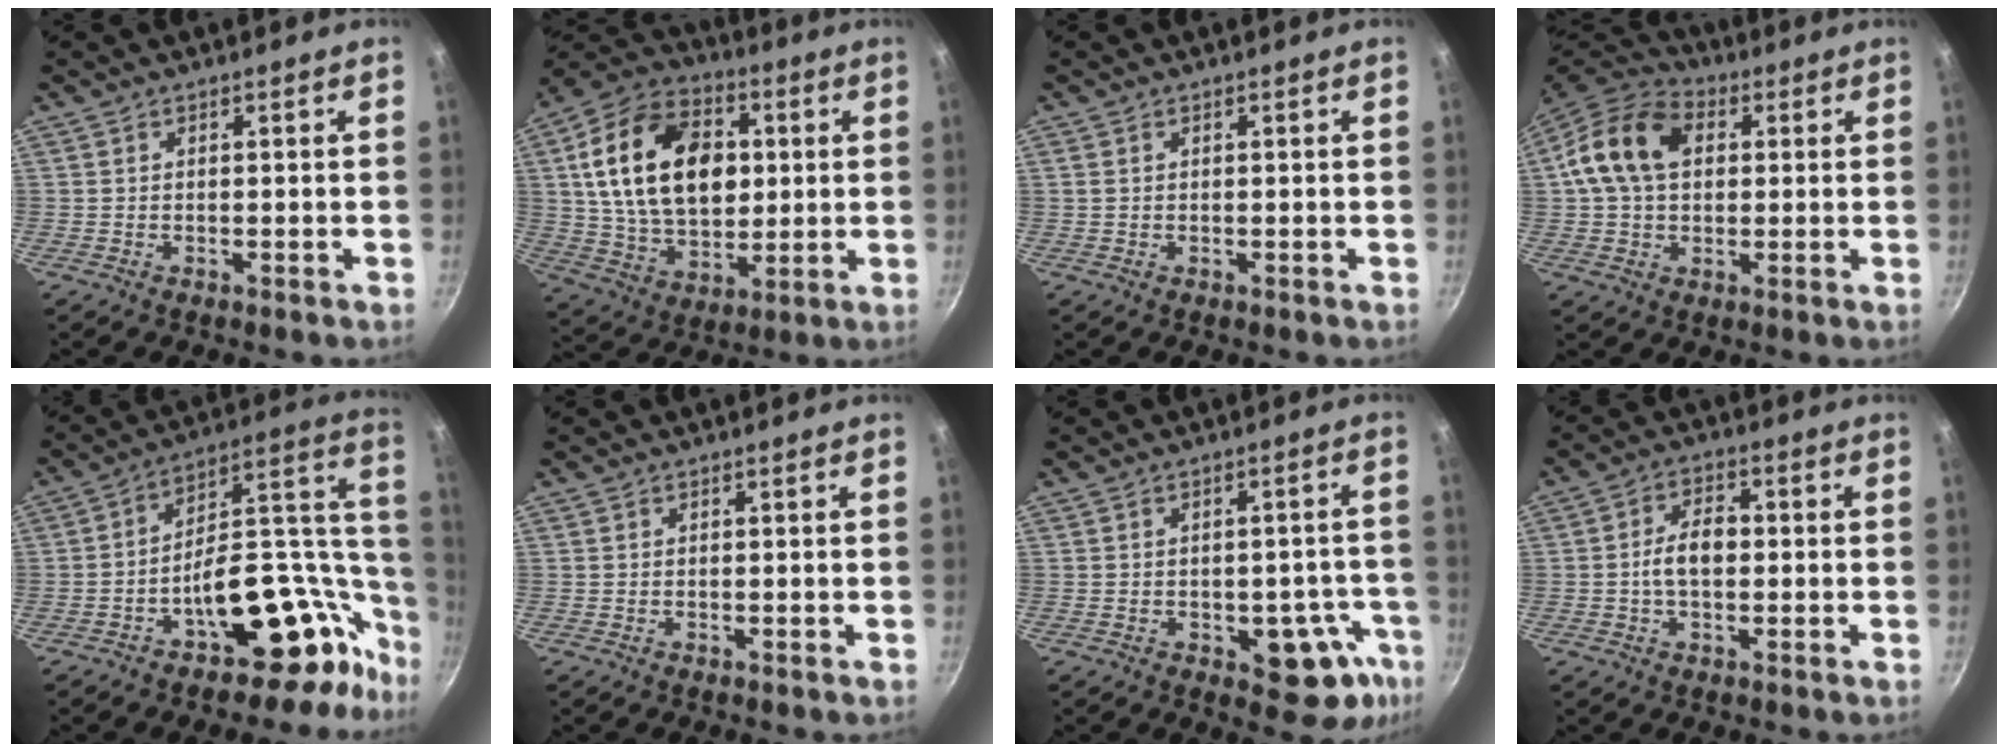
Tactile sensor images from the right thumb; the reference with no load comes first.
{"total": 23.5, "force": [4.1, 15.8, 16.9], "torque": [-0.271, 0.007, 0.068]}
{"total": 0.7, "force": [0.3, 0.5, 0.4], "torque": [-0.008, 0.002, 0.005]}
{"total": 13.9, "force": [2.8, 9.9, 9.3], "torque": [-0.147, 0.020, 0.034]}
{"total": 23.9, "force": [-10.3, 14.6, 15.9], "torque": [-0.125, 0.102, -0.149]}
{"total": 0.0}
{"total": 11.1, "force": [-4.2, 6.3, 8.1], "torque": [-0.029, 0.022, -0.050]}
{"total": 7.9, "force": [-0.4, 4.5, 6.4], "torque": [-0.101, 0.026, -0.015]}